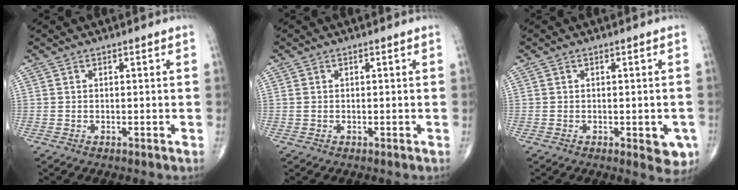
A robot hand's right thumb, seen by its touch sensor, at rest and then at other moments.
{"total": 0.6, "force": [0.0, 0.5, 0.4], "torque": [-0.011, 0.004, 0.003]}
{"total": 4.7, "force": [-1.5, 2.1, 3.9], "torque": [-0.023, -0.004, -0.016]}